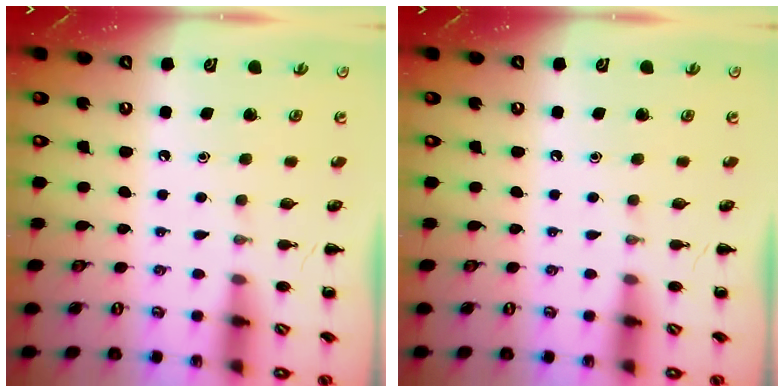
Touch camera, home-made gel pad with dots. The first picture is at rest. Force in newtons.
{"total": 0.0}